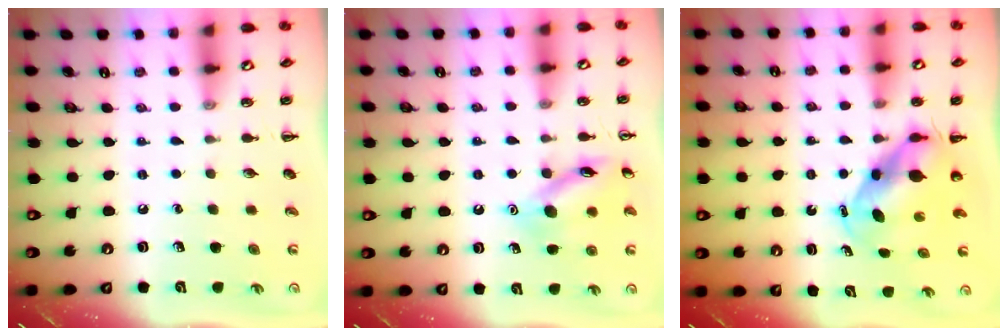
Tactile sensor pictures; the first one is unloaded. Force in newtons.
{"total": 12.0, "press": 11.9, "slide": 0.9}
{"total": 6.6, "press": 6.5, "slide": 1.4}